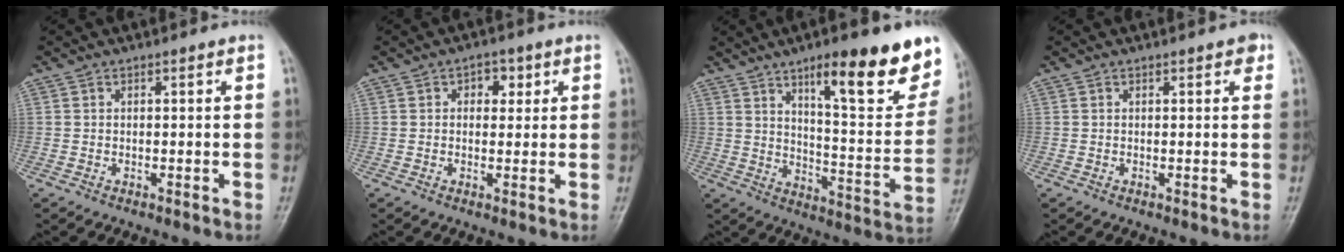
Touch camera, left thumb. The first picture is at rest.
{"total": 3.7, "force": [1.3, 2.5, 2.3], "torque": [-0.008, 0.000, 0.013]}
{"total": 21.1, "force": [12.9, 5.2, 15.9], "torque": [-0.179, -0.065, 0.192]}
{"total": 1.5, "force": [0.8, 0.7, 1.0], "torque": [-0.004, 0.000, 0.006]}